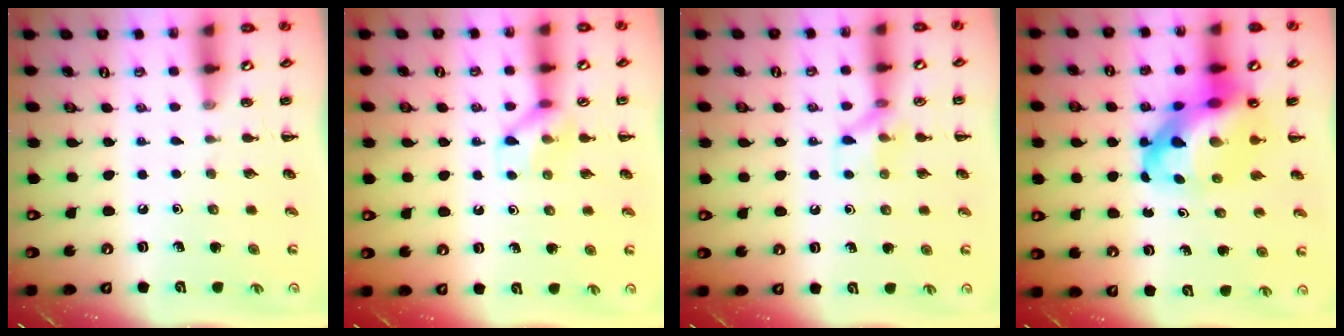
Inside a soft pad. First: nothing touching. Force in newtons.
{"total": 8.9, "press": 8.9, "slide": 0.6}
{"total": 6.8, "press": 6.7, "slide": 0.7}
{"total": 13.2, "press": 12.8, "slide": 3.5}